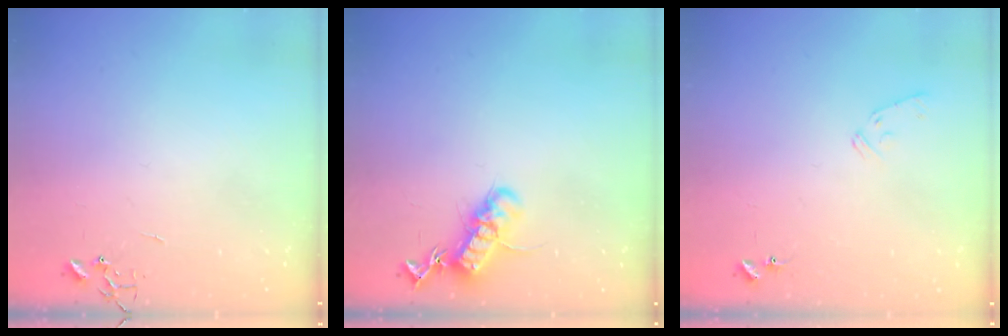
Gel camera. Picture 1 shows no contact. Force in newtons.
{"total": 15.5, "press": 15.4, "slide": 1.8}
{"total": 6.7, "press": 6.7, "slide": 0.7}